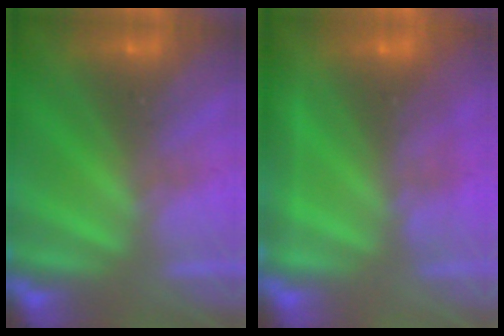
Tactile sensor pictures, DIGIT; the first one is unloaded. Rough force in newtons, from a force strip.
{"total": 2.2}